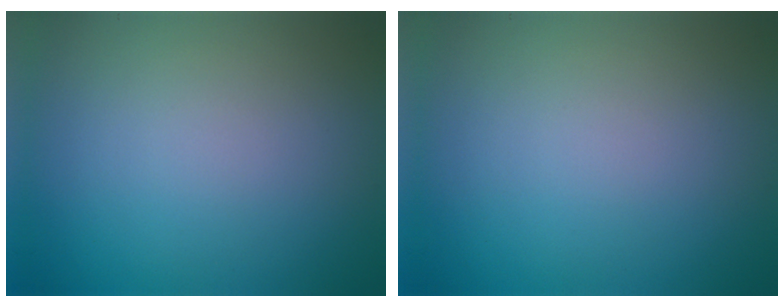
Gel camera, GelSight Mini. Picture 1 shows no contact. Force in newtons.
{"total": 0.0}